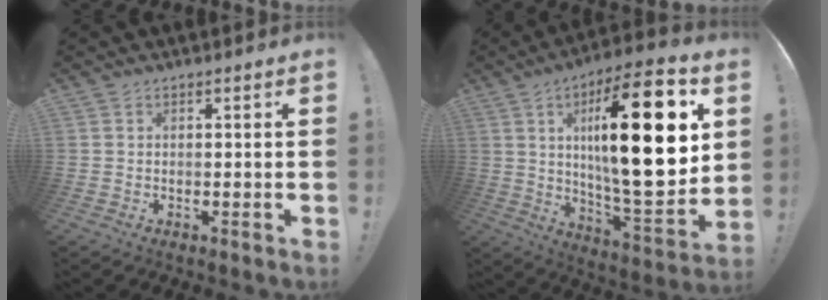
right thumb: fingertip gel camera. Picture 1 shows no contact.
{"total": 28.7, "force": [6.4, 7.9, 26.8], "torque": [-0.449, -0.033, 0.092]}